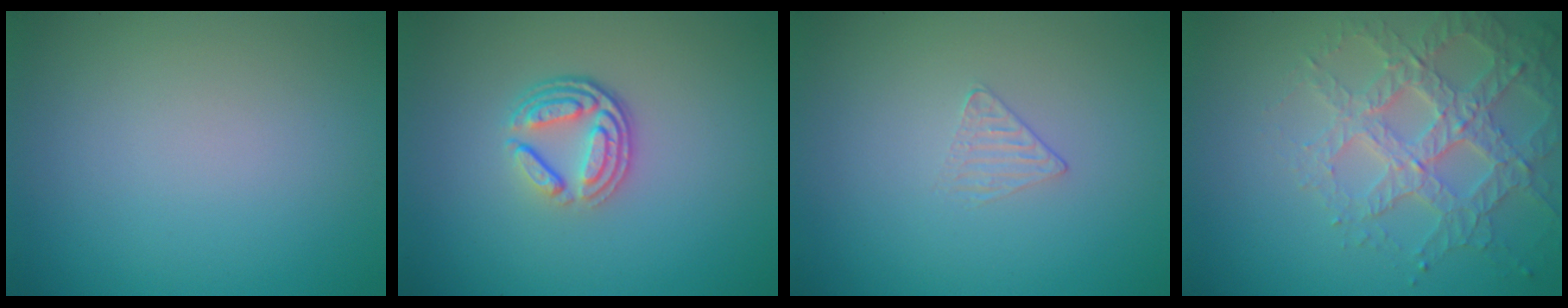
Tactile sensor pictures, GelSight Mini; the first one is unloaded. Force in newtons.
{"total": 3.9, "press": 2.8, "slide": 2.7}
{"total": 1.0, "press": 0.3, "slide": 0.9}
{"total": 4.3, "press": 4.1, "slide": 1.2}